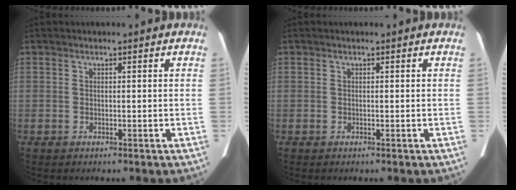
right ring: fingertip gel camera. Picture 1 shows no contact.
{"total": 0.0}